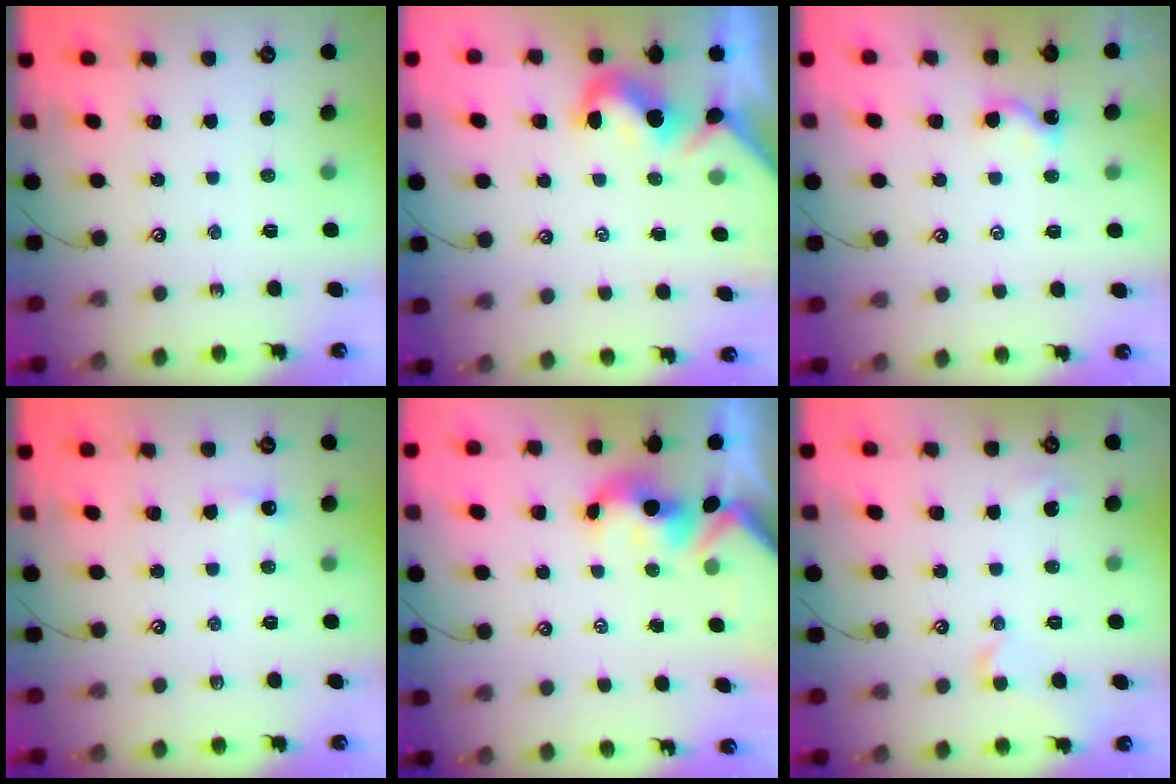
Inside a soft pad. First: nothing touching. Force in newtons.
{"total": 1.9, "press": 1.8, "slide": 0.6}
{"total": 1.1, "press": 1.0, "slide": 0.5}
{"total": 2.6, "press": 2.6, "slide": 0.4}
{"total": 2.1, "press": 1.9, "slide": 0.7}
{"total": 2.2, "press": 2.1, "slide": 0.6}